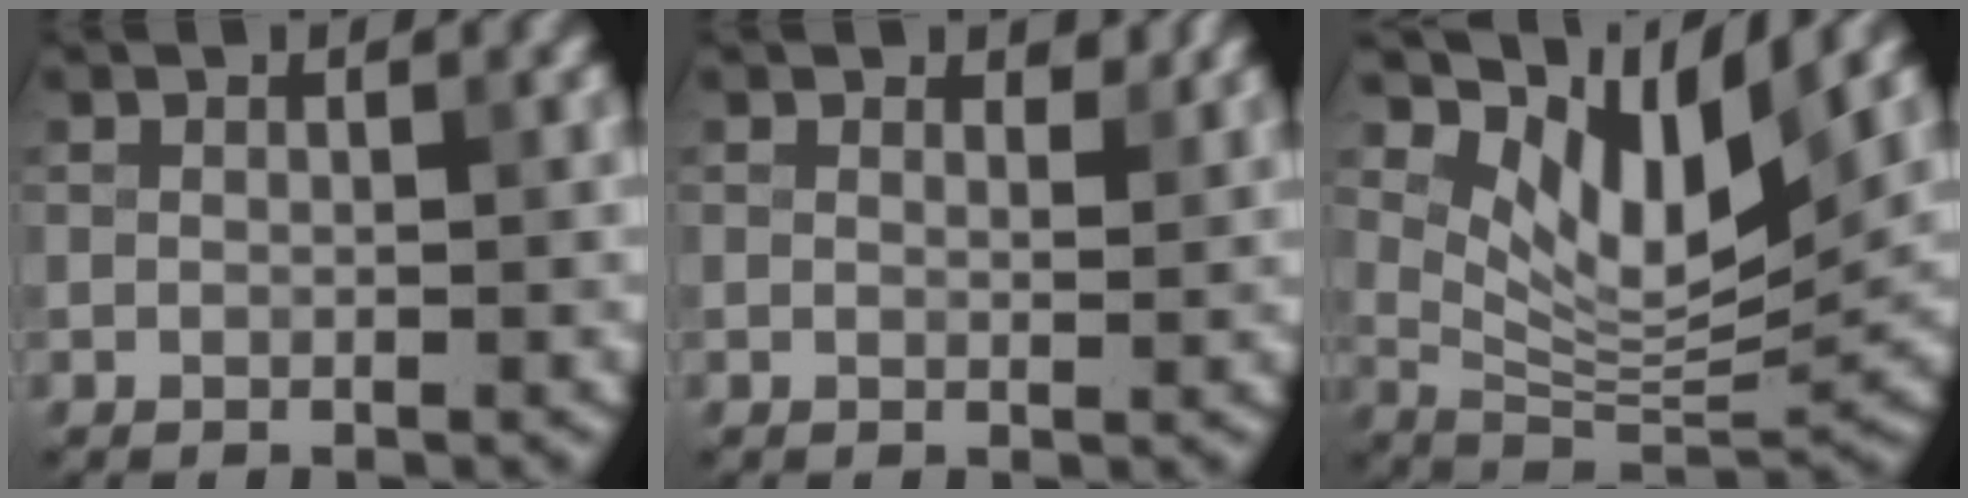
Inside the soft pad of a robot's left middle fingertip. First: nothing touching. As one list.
[{"total": 1.2, "force": [1.0, 0.5, 0.4], "torque": [-0.005, -0.002, 0.013]}, {"total": 8.4, "force": [4.5, 3.0, 6.4], "torque": [-0.108, -0.015, 0.085]}]